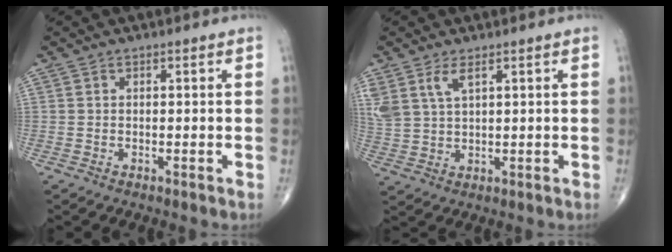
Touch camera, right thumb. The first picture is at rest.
{"total": 6.2, "force": [3.4, 2.8, 4.3], "torque": [-0.100, -0.007, 0.076]}